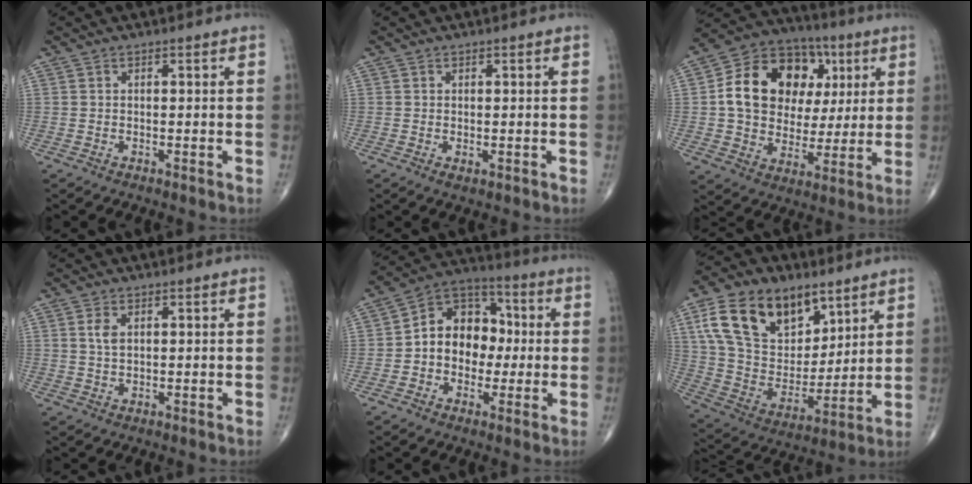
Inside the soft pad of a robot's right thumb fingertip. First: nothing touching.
{"total": 1.0, "force": [-0.2, 0.6, 0.8], "torque": [-0.015, -0.004, -0.001]}
{"total": 20.3, "force": [4.3, 15.4, 12.5], "torque": [-0.178, 0.021, 0.074]}
{"total": 2.5, "force": [0.8, 1.4, 1.9], "torque": [-0.039, -0.002, 0.016]}
{"total": 13.1, "force": [-0.2, 10.2, 8.2], "torque": [-0.082, 0.038, -0.016]}
{"total": 22.4, "force": [11.4, 13.9, 13.4], "torque": [-0.214, -0.030, 0.208]}